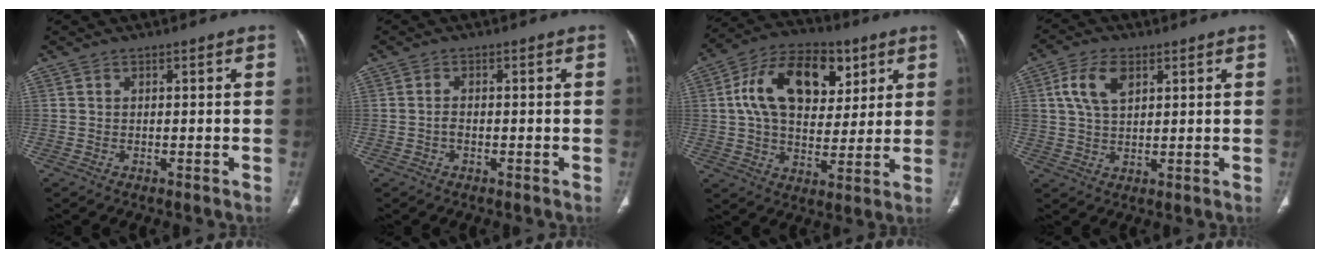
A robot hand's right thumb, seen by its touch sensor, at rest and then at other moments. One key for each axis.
{"total": 1.4, "fx": -0.4, "fy": 0.9, "fz": 1.0, "tx": -0.020, "ty": 0.004, "tz": -0.009}
{"total": 19.0, "fx": 6.0, "fy": 12.1, "fz": 13.3, "tx": -0.195, "ty": 0.000, "tz": 0.095}
{"total": 7.4, "fx": 2.8, "fy": 4.3, "fz": 5.3, "tx": -0.100, "ty": -0.003, "tz": 0.053}